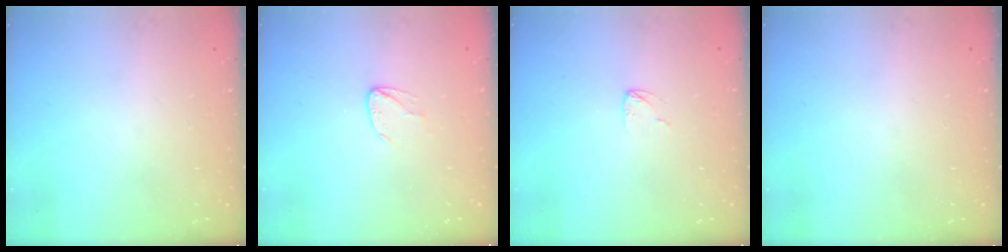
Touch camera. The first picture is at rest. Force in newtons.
{"total": 3.6, "press": 3.6, "slide": 0.4}
{"total": 3.0, "press": 2.9, "slide": 0.3}
{"total": 0.0}